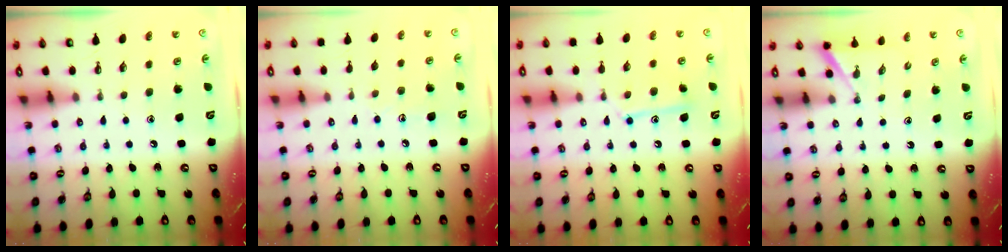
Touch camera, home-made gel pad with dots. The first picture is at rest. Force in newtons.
{"total": 5.4, "press": 5.4, "slide": 0.5}
{"total": 11.8, "press": 11.8, "slide": 0.8}
{"total": 1.2, "press": 1.2, "slide": 0.1}